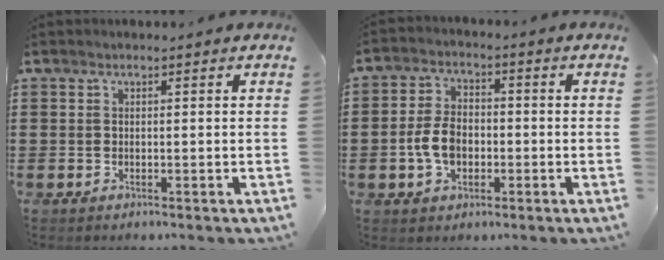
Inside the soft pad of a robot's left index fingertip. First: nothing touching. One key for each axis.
{"total": 6.1, "fx": -1.5, "fy": 4.0, "fz": 4.5, "tx": -0.107, "ty": 0.003, "tz": -0.034}